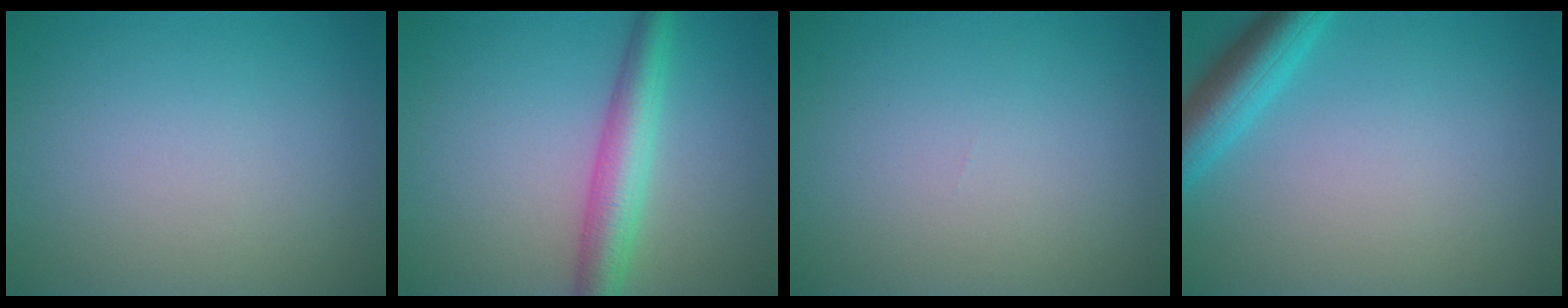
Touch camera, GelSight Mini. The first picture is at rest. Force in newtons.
{"total": 4.5, "press": 4.5, "slide": 0.1}
{"total": 0.0}
{"total": 4.3, "press": 4.3, "slide": 0.3}